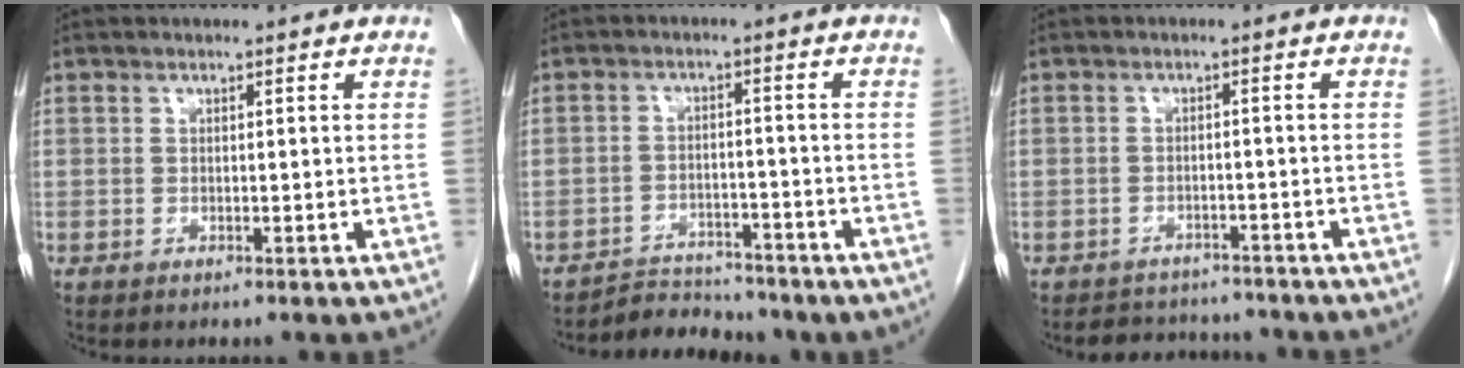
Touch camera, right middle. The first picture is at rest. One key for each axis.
{"total": 6.0, "fx": -5.7, "fy": 1.9, "fz": -0.1, "tx": 0.004, "ty": 0.007, "tz": -0.089}
{"total": 5.7, "fx": -5.4, "fy": 1.8, "fz": 0.3, "tx": -0.001, "ty": 0.006, "tz": -0.072}